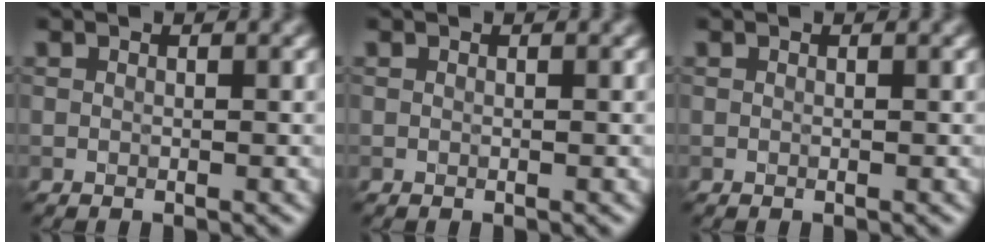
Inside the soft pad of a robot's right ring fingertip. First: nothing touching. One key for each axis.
{"total": 0.0}
{"total": 0.0}